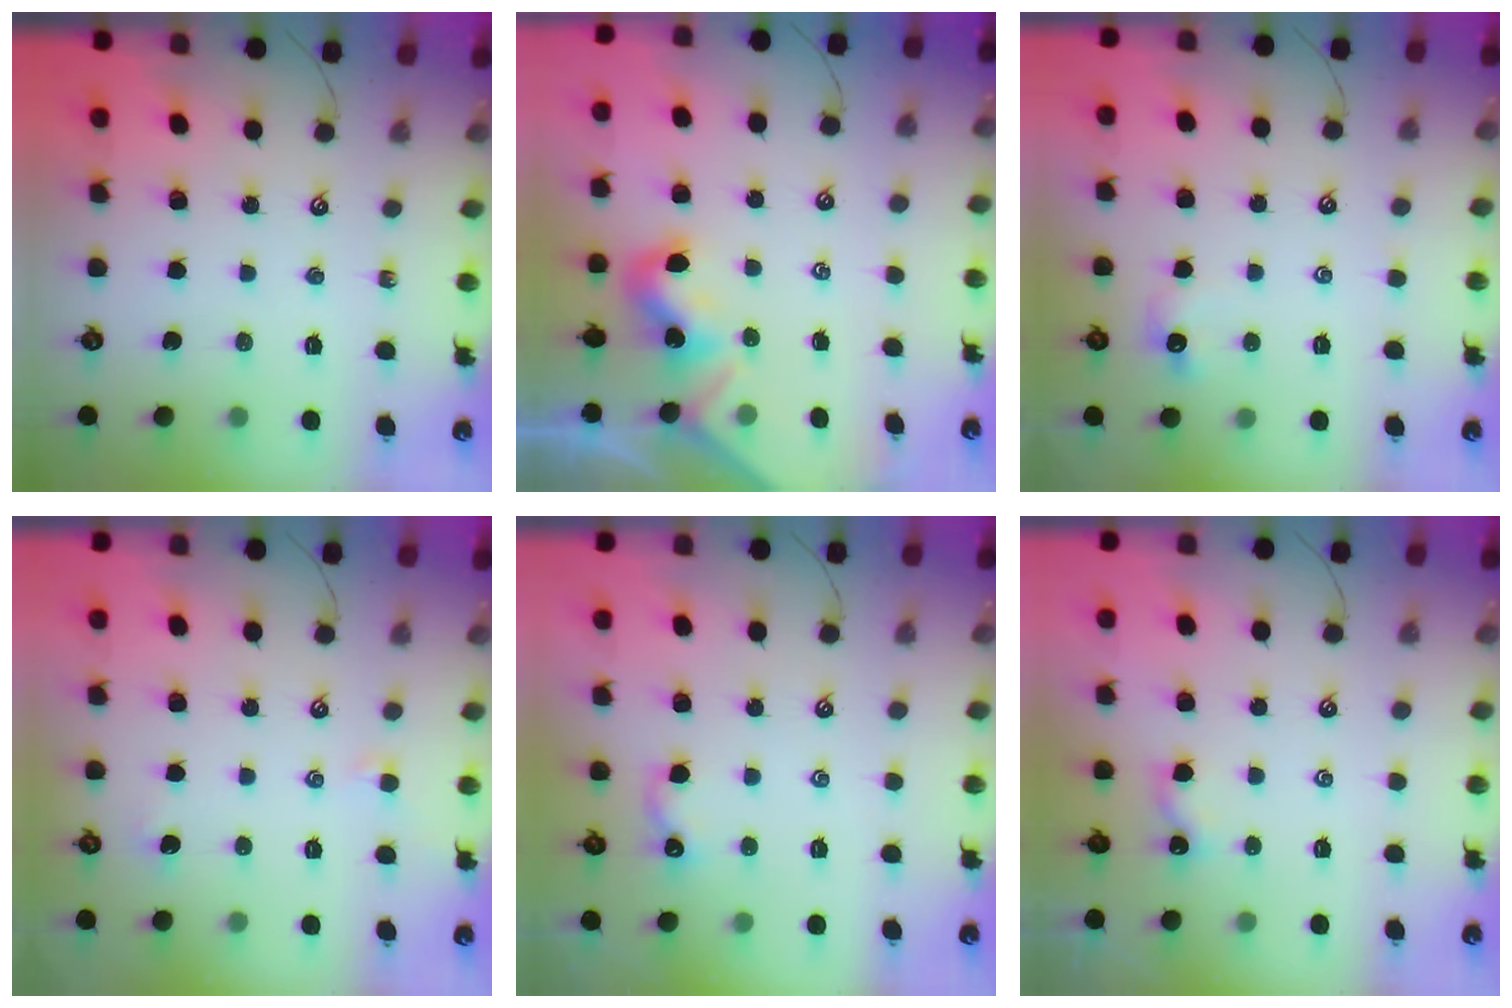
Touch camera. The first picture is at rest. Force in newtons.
{"total": 2.1, "press": 2.1, "slide": 0.4}
{"total": 1.4, "press": 1.2, "slide": 0.6}
{"total": 0.7, "press": 0.7, "slide": 0.3}
{"total": 2.1, "press": 2.1, "slide": 0.4}
{"total": 2.0, "press": 2.0, "slide": 0.2}